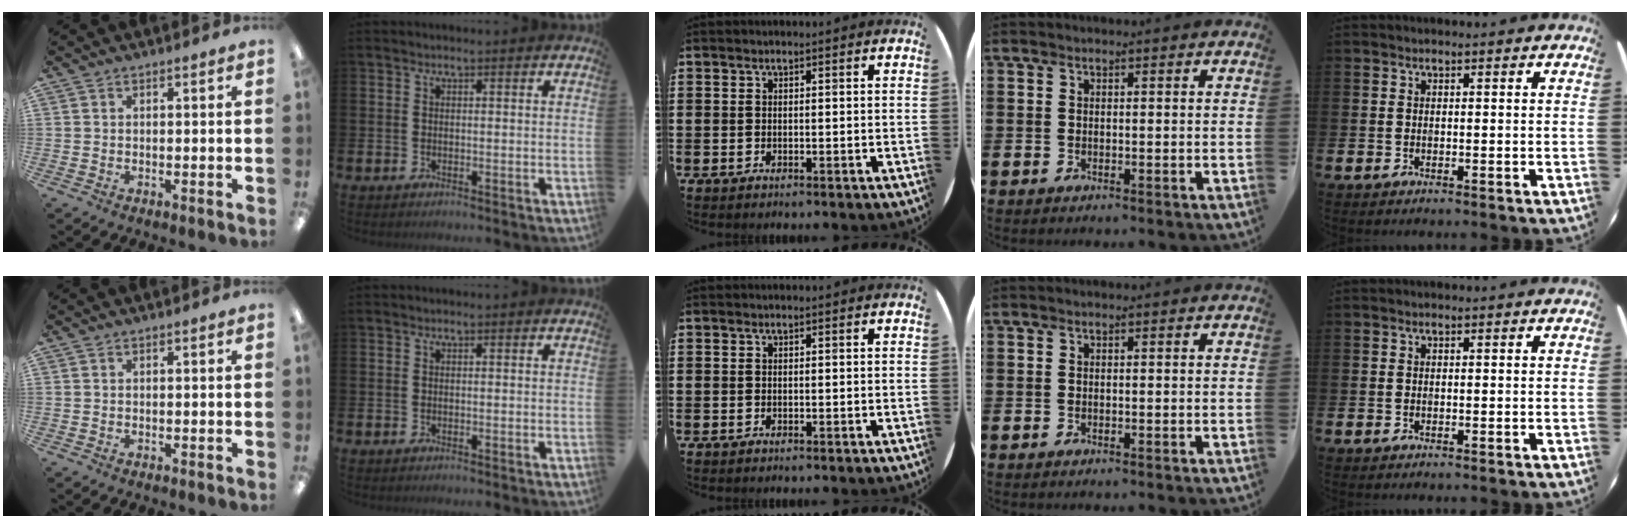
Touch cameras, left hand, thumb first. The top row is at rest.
{}